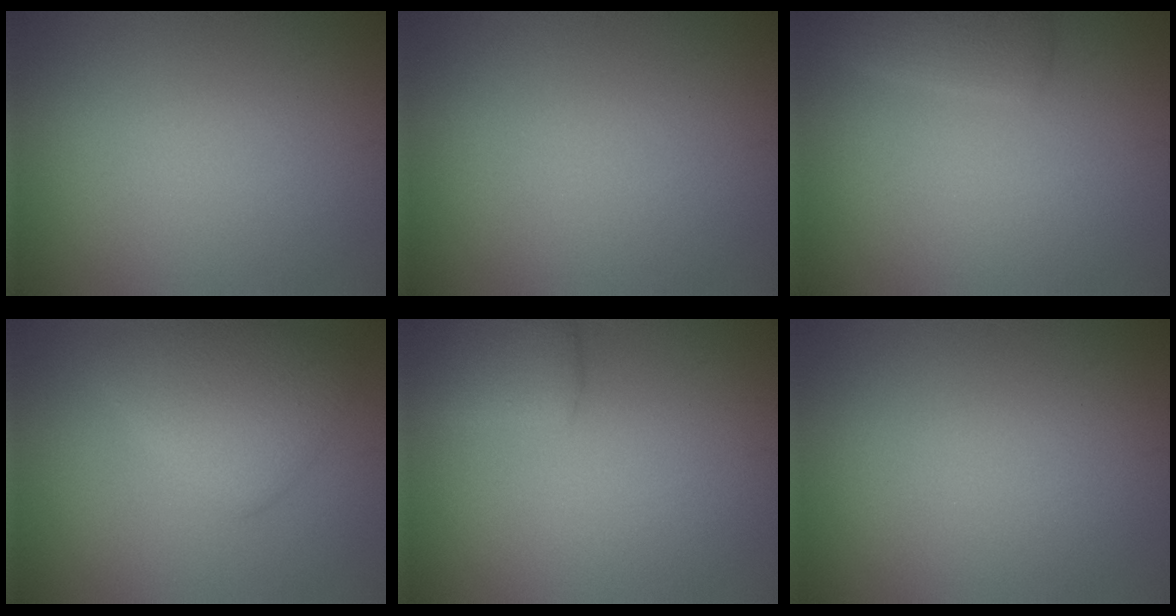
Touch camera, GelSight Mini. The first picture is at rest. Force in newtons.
{"total": 0.0}
{"total": 2.0, "press": 1.9, "slide": 0.2}
{"total": 3.9, "press": 3.9, "slide": 0.1}
{"total": 2.5, "press": 2.5, "slide": 0.2}
{"total": 0.0}